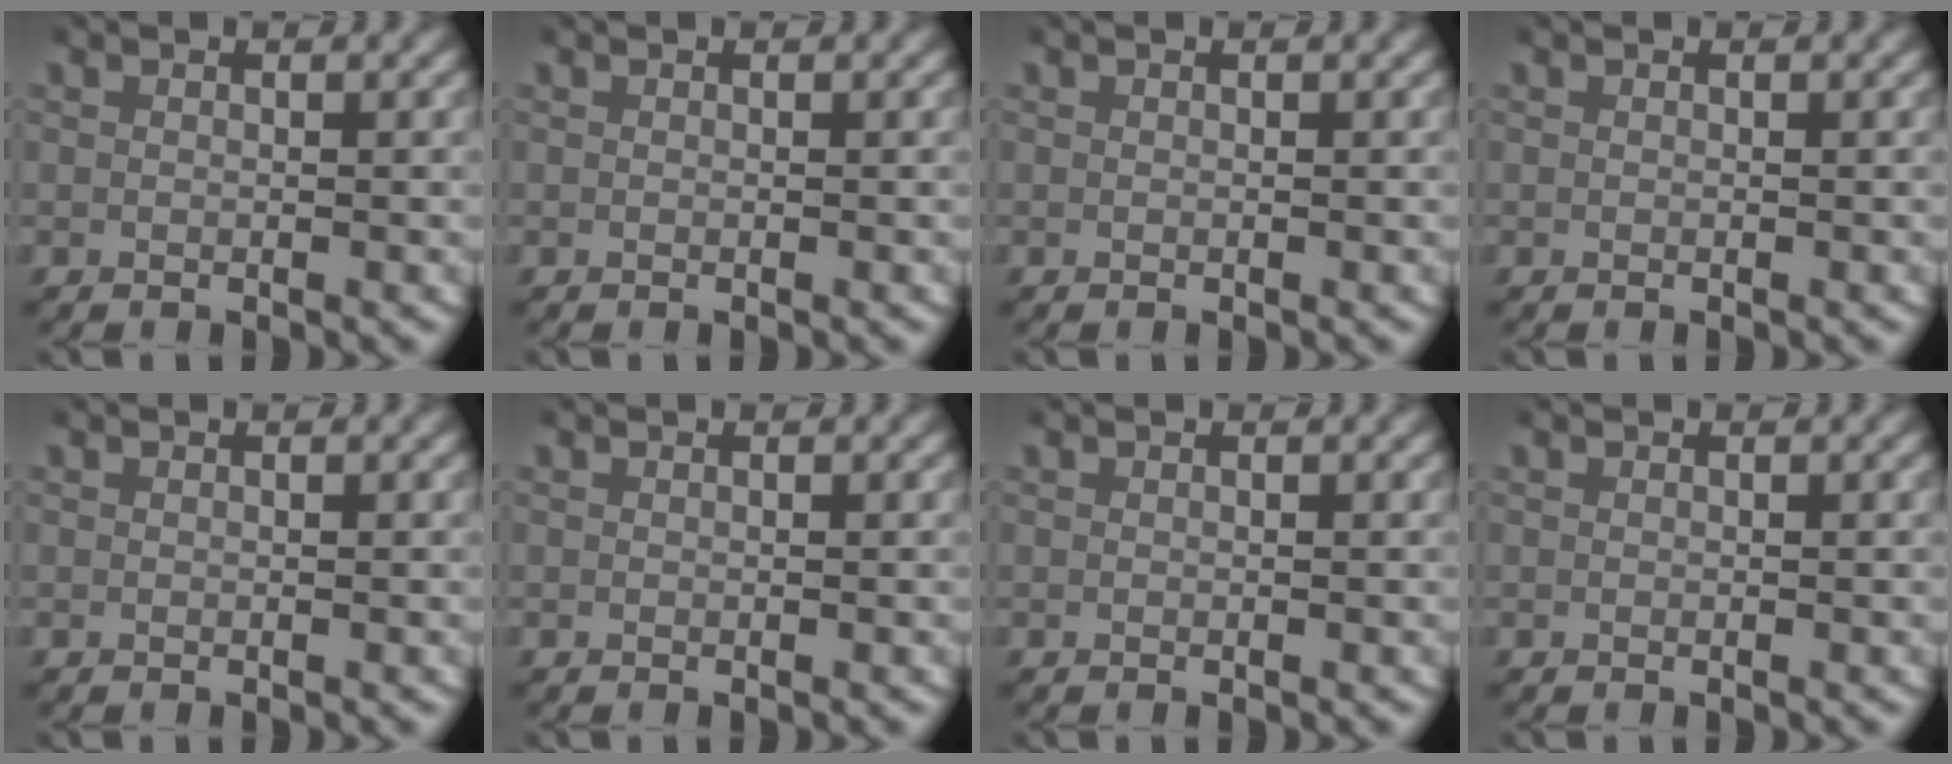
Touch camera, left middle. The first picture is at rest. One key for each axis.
{"total": 0.0}
{"total": 0.0}
{"total": 0.0}
{"total": 0.0}
{"total": 0.0}
{"total": 0.0}
{"total": 0.0}